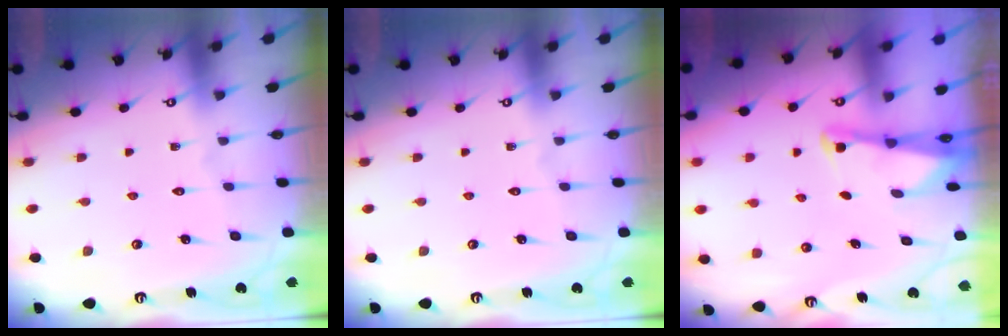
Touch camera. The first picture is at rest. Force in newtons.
{"total": 0.0}
{"total": 2.3, "press": 2.2, "slide": 0.3}